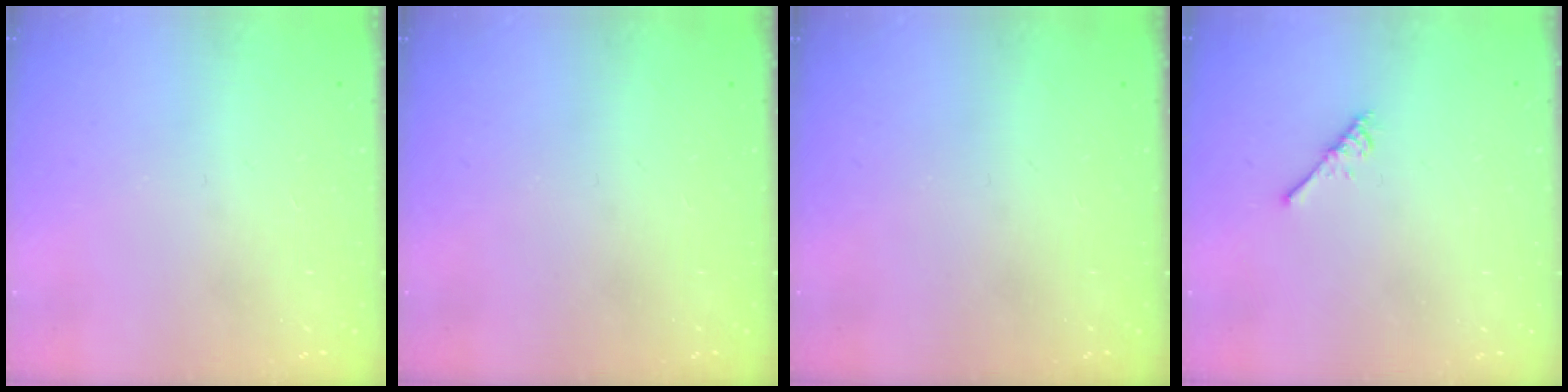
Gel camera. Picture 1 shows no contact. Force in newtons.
{"total": 0.0}
{"total": 0.0}
{"total": 2.7, "press": 2.7, "slide": 0.5}